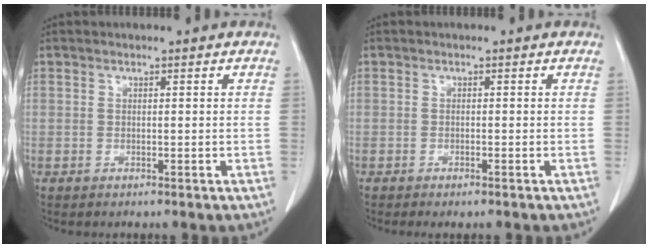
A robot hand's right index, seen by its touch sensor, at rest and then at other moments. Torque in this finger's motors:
{"motor_torque": [0.08, -0.04, 0.08, 0.01]}